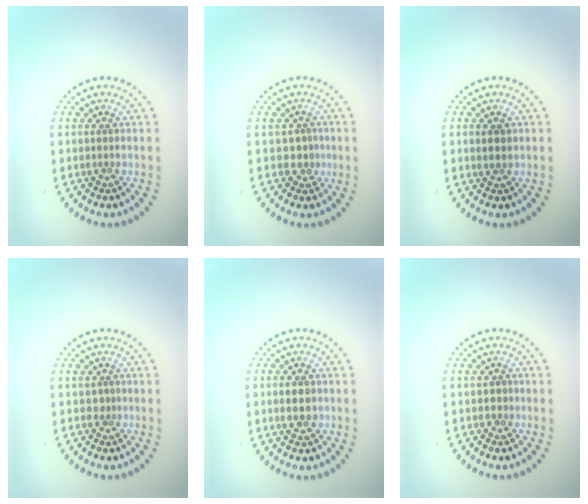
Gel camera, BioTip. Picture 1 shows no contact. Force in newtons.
{"total": 1.6, "press": 1.2, "slide": 1.1}
{"total": 1.5, "press": 1.4, "slide": 0.4}
{"total": 0.8, "press": 0.5, "slide": 0.6}
{"total": 2.2, "press": 2.2, "slide": 0.1}
{"total": 0.8, "press": 0.8, "slide": 0.2}